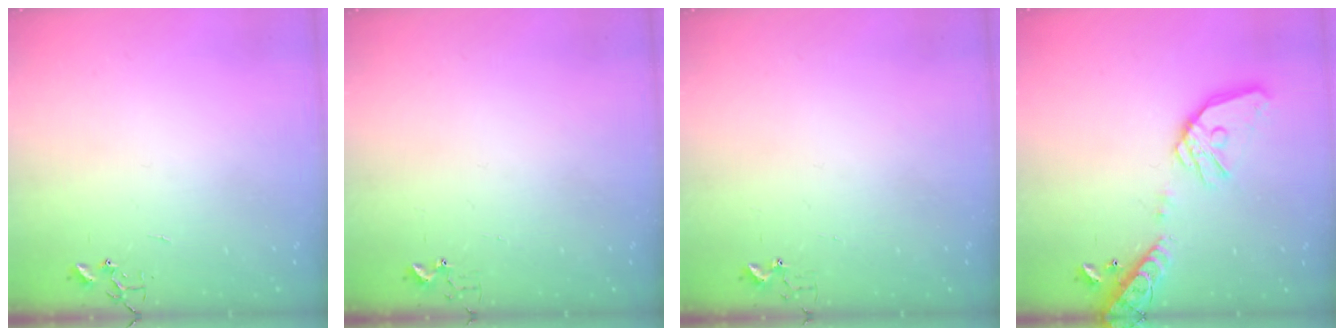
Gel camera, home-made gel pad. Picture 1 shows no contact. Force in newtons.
{"total": 2.7, "press": 2.7, "slide": 0.3}
{"total": 2.7, "press": 2.7, "slide": 0.3}
{"total": 17.0, "press": 16.8, "slide": 2.6}